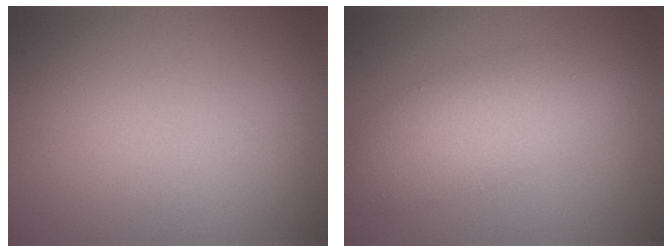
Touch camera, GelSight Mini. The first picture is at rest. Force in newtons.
{"total": 4.6, "press": 4.5, "slide": 0.3}